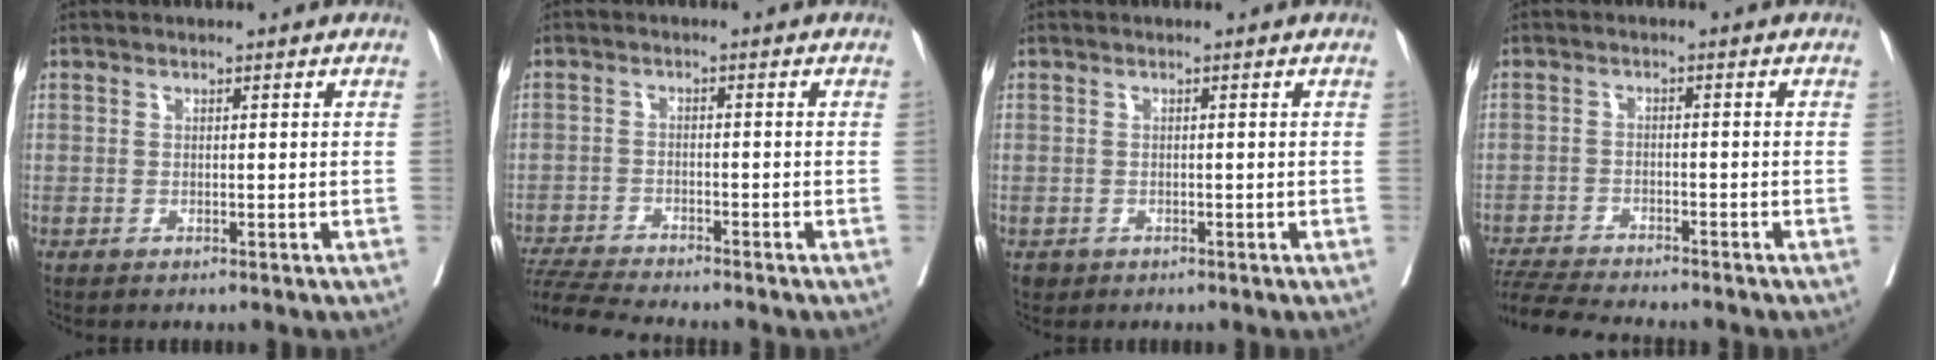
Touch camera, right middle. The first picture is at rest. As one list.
[{"total": 7.6, "force": [-7.3, -0.6, 2.2], "torque": [-0.036, -0.014, -0.126]}, {"total": 0.8, "force": [-0.4, 0.7, 0.1], "torque": [-0.005, 0.002, -0.003]}, {"total": 8.7, "force": [-8.2, 0.0, 2.8], "torque": [-0.046, -0.014, -0.138]}]